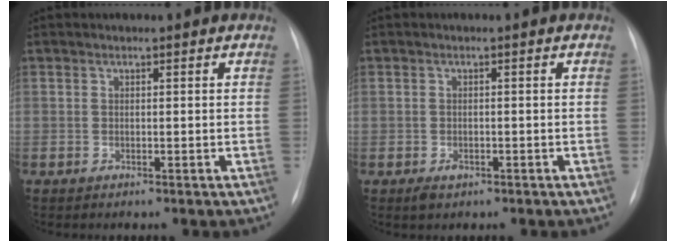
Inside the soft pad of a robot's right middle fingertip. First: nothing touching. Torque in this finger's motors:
{"motor_torque": [0.14, -0.14, 0.07, 0.03]}